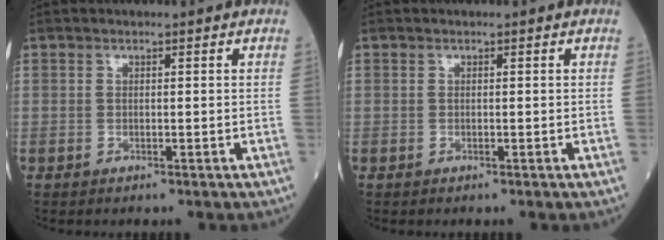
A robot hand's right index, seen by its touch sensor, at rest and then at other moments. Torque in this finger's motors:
{"motor_torque": [0.00, 0.01, 0.00, 0.00]}